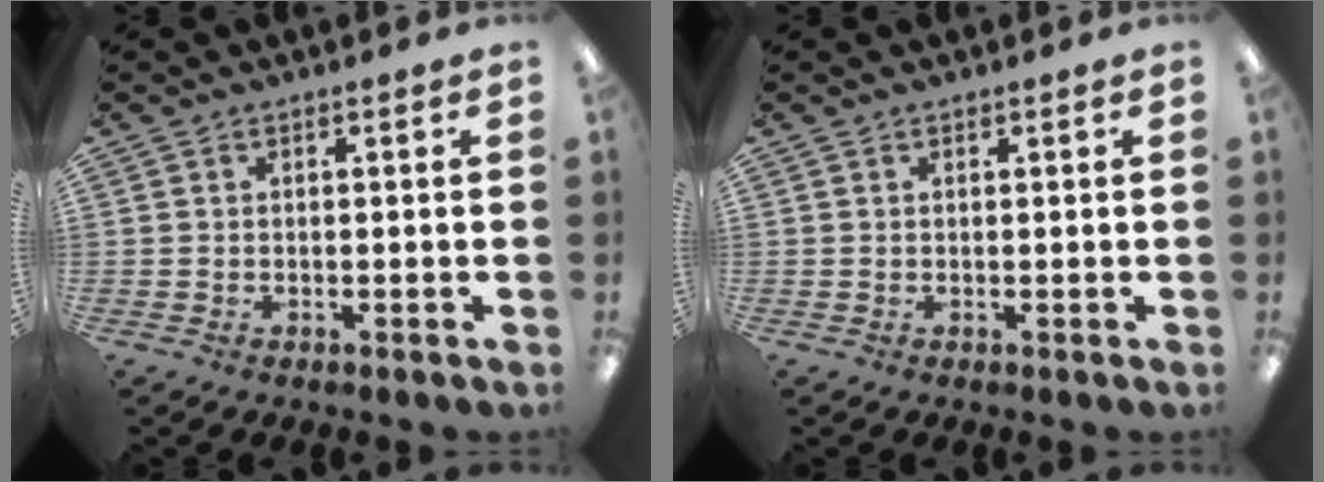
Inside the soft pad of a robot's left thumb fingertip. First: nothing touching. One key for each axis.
{"total": 0.0}